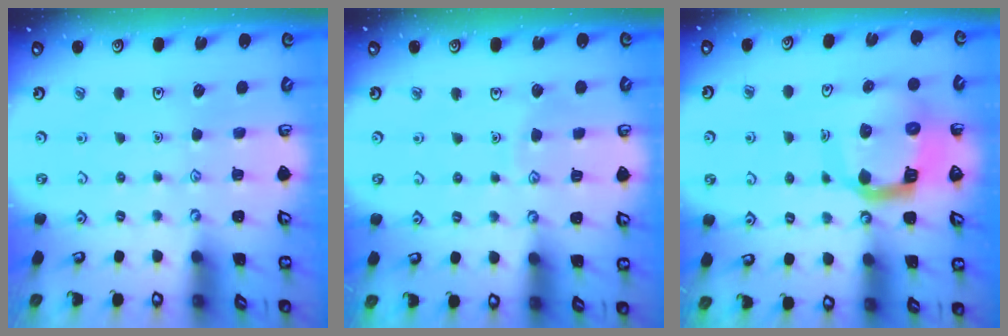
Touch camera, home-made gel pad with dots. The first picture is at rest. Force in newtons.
{"total": 3.4, "press": 3.3, "slide": 0.3}
{"total": 12.5, "press": 12.4, "slide": 1.5}